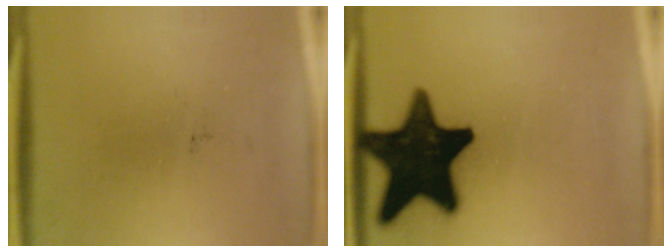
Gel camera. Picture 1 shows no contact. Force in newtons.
{"total": 20.1}